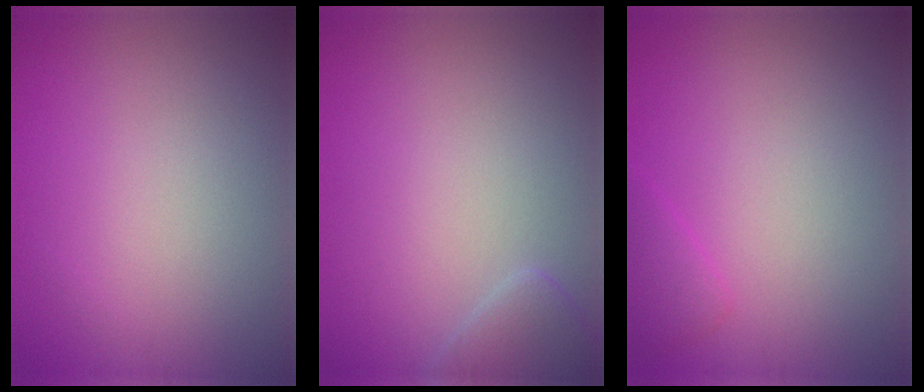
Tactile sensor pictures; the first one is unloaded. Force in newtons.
{"total": 2.2, "press": 2.2, "slide": 0.1}
{"total": 1.4, "press": 1.4, "slide": 0.1}